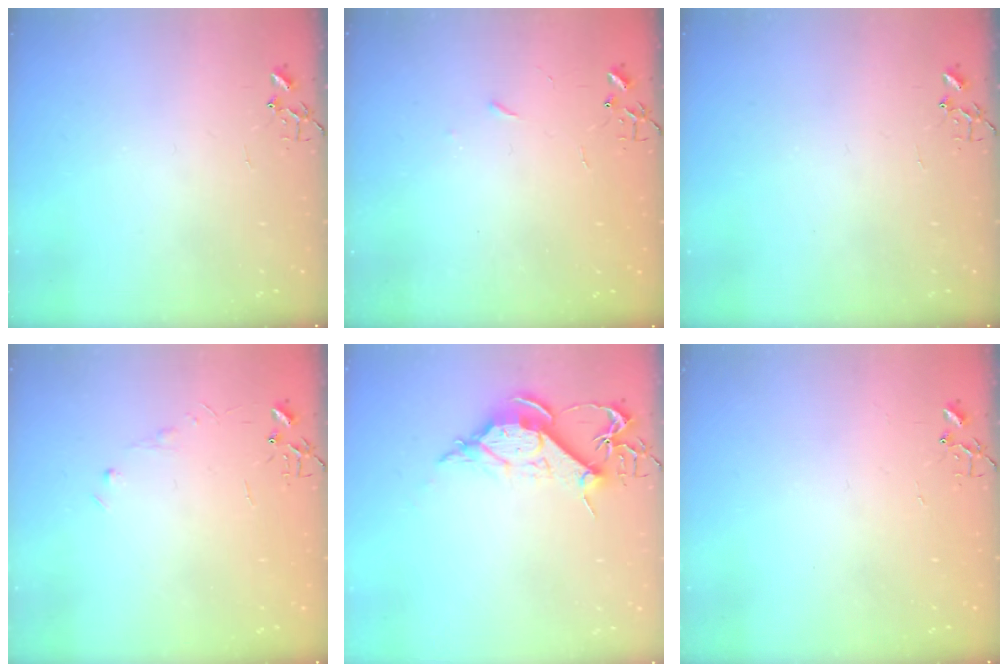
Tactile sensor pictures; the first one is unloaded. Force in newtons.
{"total": 2.5, "press": 2.5, "slide": 0.4}
{"total": 0.0}
{"total": 3.5, "press": 3.5, "slide": 0.5}
{"total": 10.4, "press": 10.3, "slide": 1.1}
{"total": 1.4, "press": 1.4, "slide": 0.2}